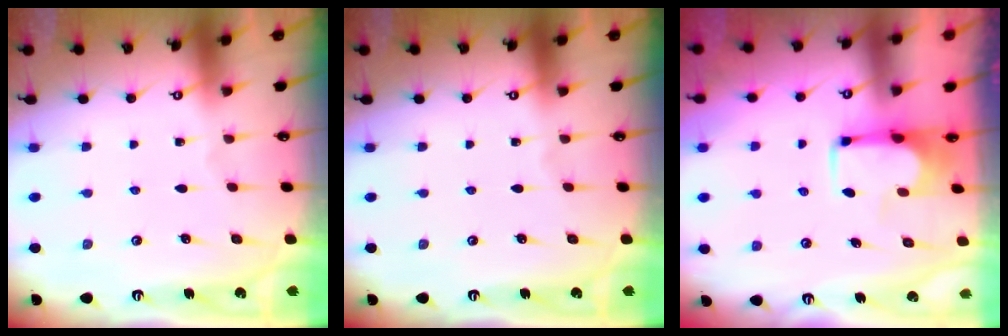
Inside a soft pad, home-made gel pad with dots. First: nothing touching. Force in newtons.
{"total": 0.0}
{"total": 3.3, "press": 3.3, "slide": 0.4}